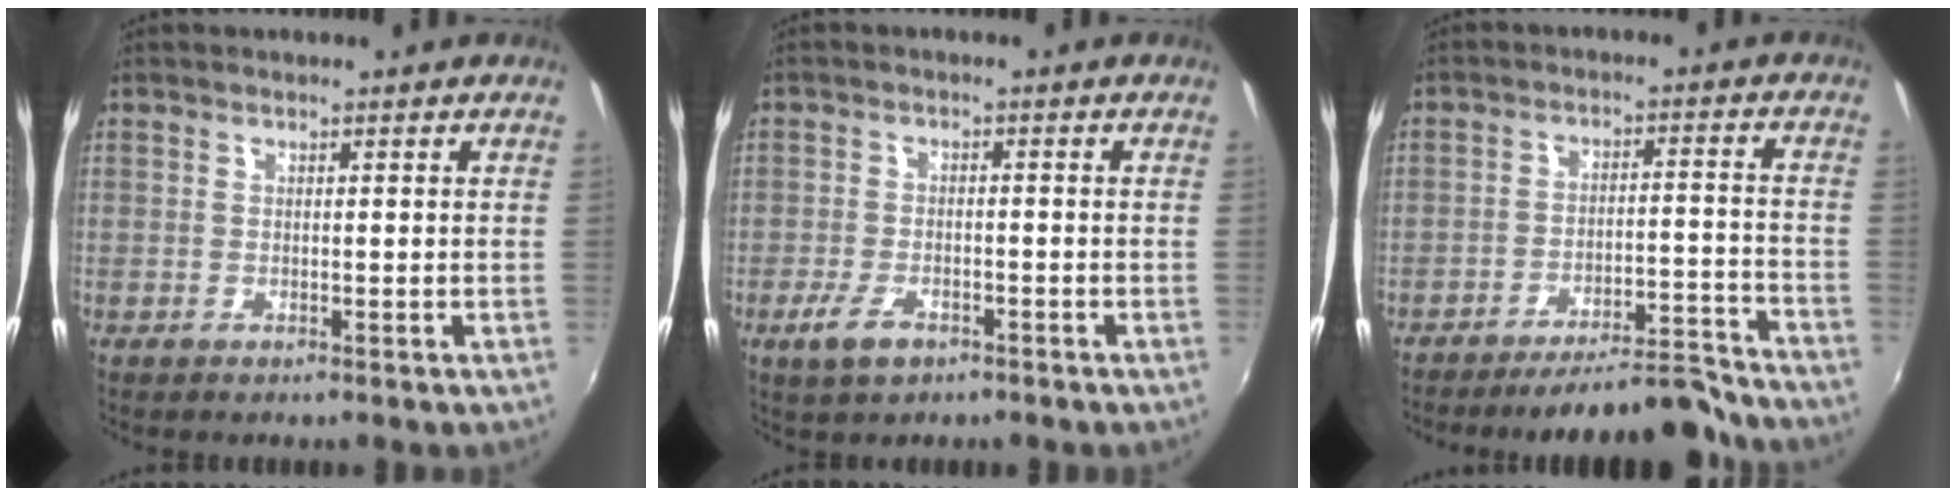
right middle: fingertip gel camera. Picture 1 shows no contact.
{"total": 5.0, "force": [-3.1, 2.3, 3.2], "torque": [-0.081, -0.007, -0.055]}
{"total": 12.8, "force": [-12.2, 1.4, 3.7], "torque": [-0.062, 0.028, -0.163]}